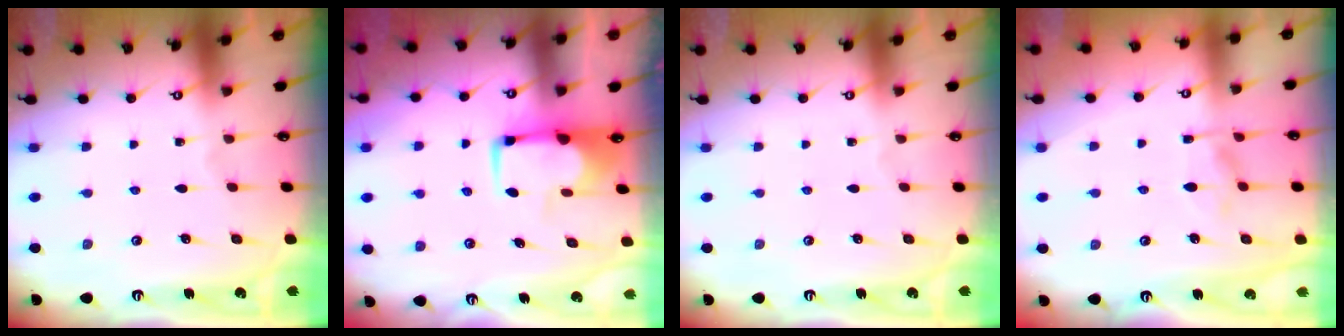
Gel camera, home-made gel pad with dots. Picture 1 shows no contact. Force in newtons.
{"total": 2.4, "press": 2.3, "slide": 0.5}
{"total": 0.0}
{"total": 2.9, "press": 2.6, "slide": 1.3}